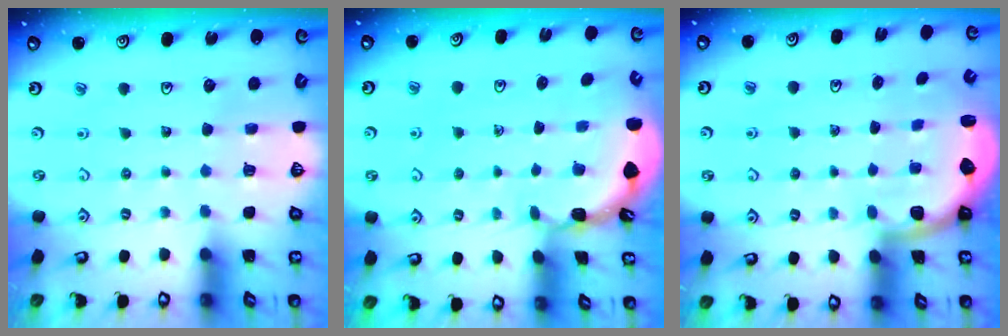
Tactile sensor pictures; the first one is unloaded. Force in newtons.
{"total": 1.8, "press": 1.8, "slide": 0.1}
{"total": 2.1, "press": 2.0, "slide": 0.8}